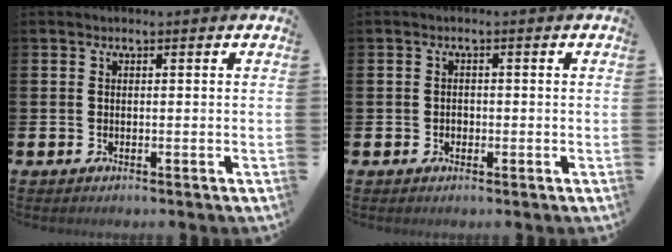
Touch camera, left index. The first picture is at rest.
{"total": 1.0, "force": [-0.4, 0.9, 0.3], "torque": [-0.004, 0.004, -0.011]}